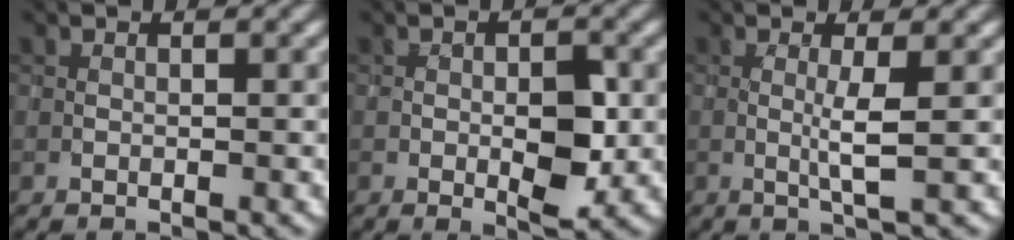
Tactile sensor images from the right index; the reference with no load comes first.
{"total": 3.9, "force": [-0.4, 1.8, 3.4], "torque": [-0.058, -0.006, -0.004]}
{"total": 2.3, "force": [0.1, 0.0, 2.3], "torque": [-0.049, -0.003, 0.000]}